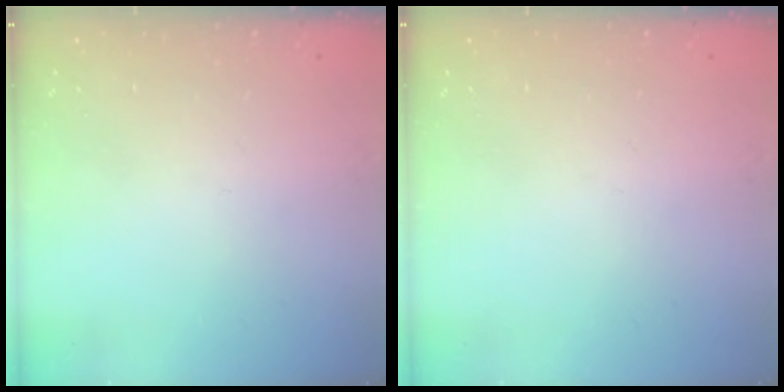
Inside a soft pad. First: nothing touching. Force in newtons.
{"total": 0.0}